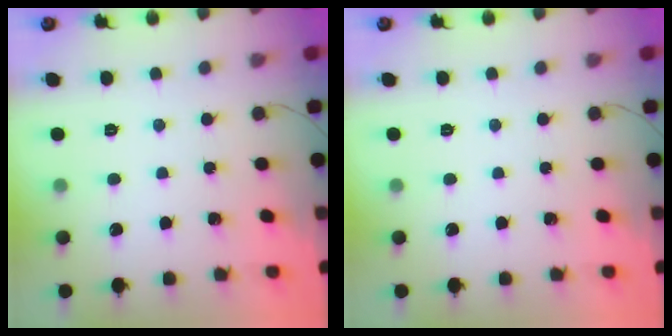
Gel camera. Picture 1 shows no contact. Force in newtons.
{"total": 0.0}